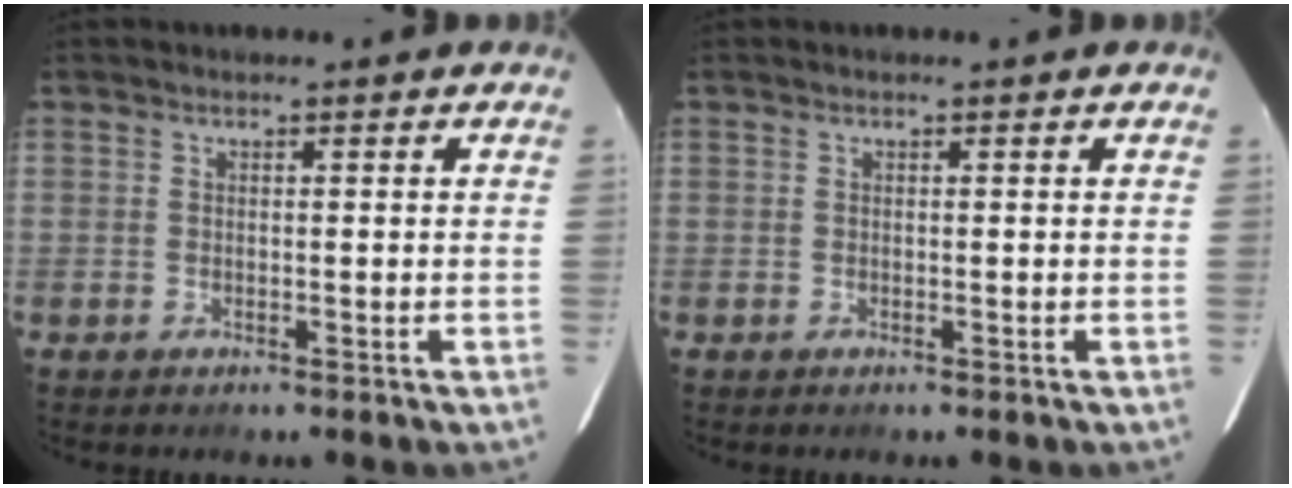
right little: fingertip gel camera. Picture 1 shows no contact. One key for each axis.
{"total": 0.0}